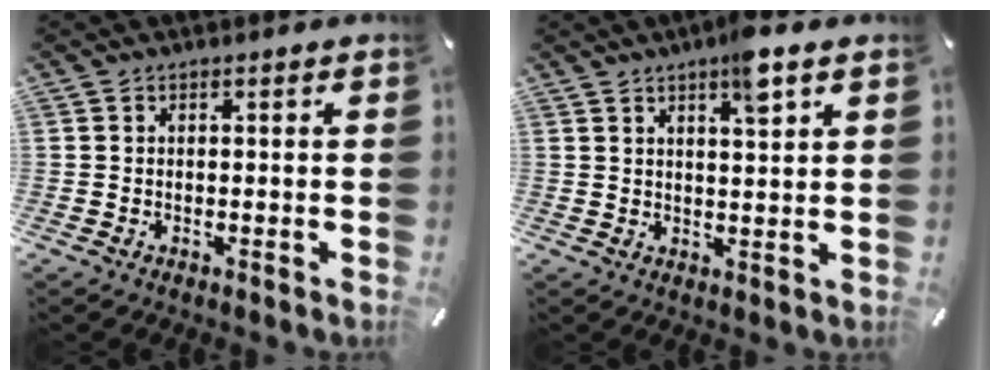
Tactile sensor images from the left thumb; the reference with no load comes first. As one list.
[{"total": 6.4, "force": [4.2, 1.3, 4.7], "torque": [-0.070, -0.018, 0.066]}]